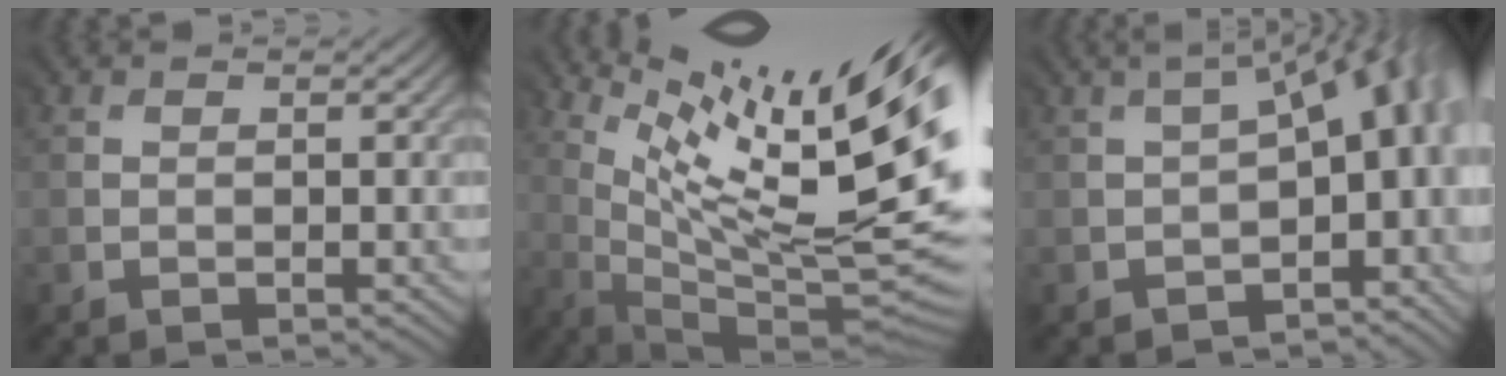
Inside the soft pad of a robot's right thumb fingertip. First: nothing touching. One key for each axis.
{"total": 16.7, "fx": 6.4, "fy": 3.5, "fz": 15.0, "tx": -0.215, "ty": 0.009, "tz": 0.129}
{"total": 8.7, "fx": -2.8, "fy": 4.2, "fz": 7.1, "tx": -0.077, "ty": -0.013, "tz": -0.027}